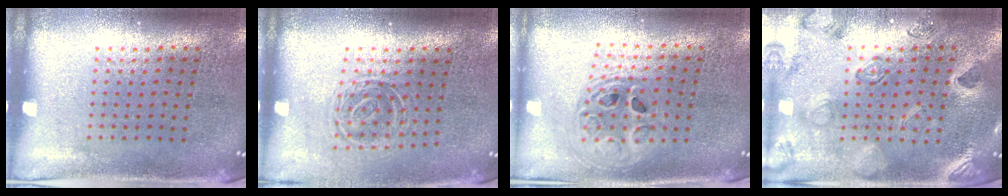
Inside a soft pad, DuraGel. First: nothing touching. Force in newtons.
{"total": 1.4, "press": 1.1, "slide": 0.9}
{"total": 1.8, "press": 1.5, "slide": 1.0}
{"total": 2.5, "press": 2.4, "slide": 0.9}